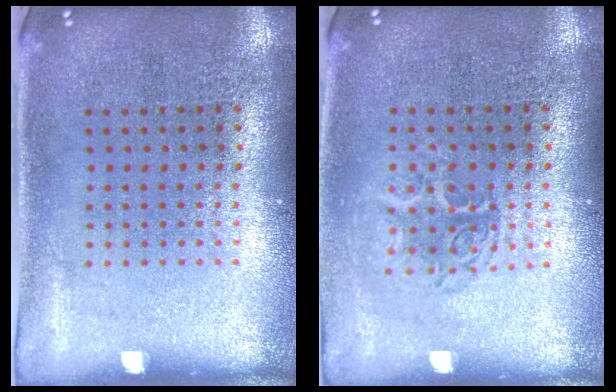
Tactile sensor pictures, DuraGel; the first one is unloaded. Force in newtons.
{"total": 1.3, "press": 1.1, "slide": 0.7}